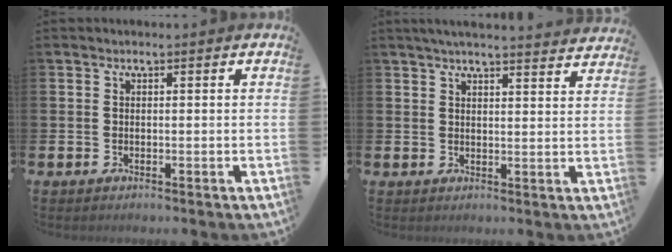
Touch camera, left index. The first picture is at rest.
{"total": 4.0, "force": [3.9, -0.3, 0.9], "torque": [-0.024, -0.019, 0.070]}